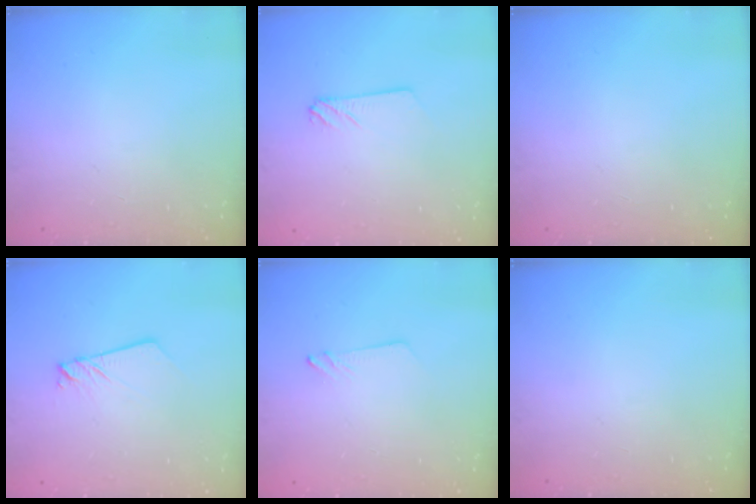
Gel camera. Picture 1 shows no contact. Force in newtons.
{"total": 3.3, "press": 3.2, "slide": 0.3}
{"total": 0.0}
{"total": 2.5, "press": 2.5, "slide": 0.2}
{"total": 1.3, "press": 1.3, "slide": 0.1}
{"total": 0.0}